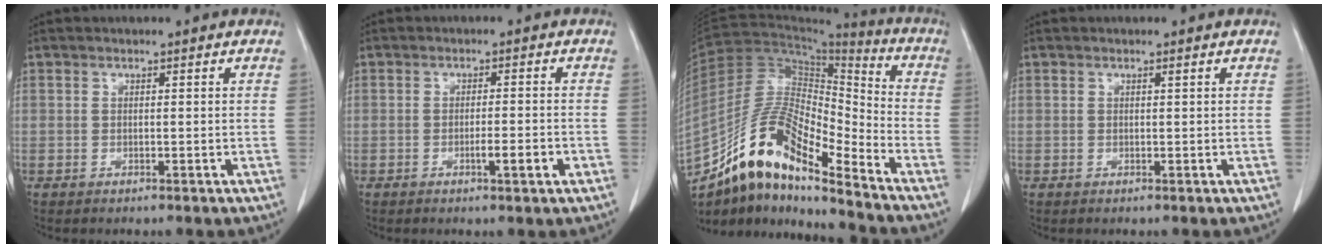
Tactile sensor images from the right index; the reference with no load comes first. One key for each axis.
{"total": 3.3, "fx": -1.3, "fy": 0.2, "fz": 3.0, "tx": -0.047, "ty": -0.002, "tz": -0.020}
{"total": 16.2, "fx": -12.3, "fy": 3.2, "fz": 10.0, "tx": -0.189, "ty": 0.022, "tz": -0.221}
{"total": 0.0}